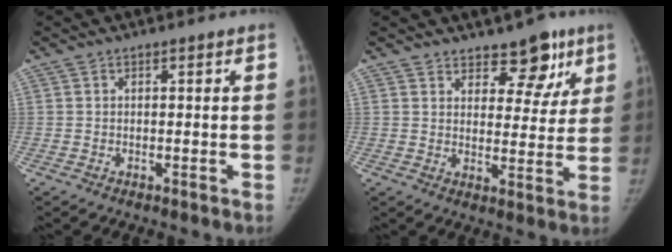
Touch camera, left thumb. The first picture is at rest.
{"total": 8.9, "force": [6.1, 4.9, 4.2], "torque": [-0.008, -0.032, 0.084]}